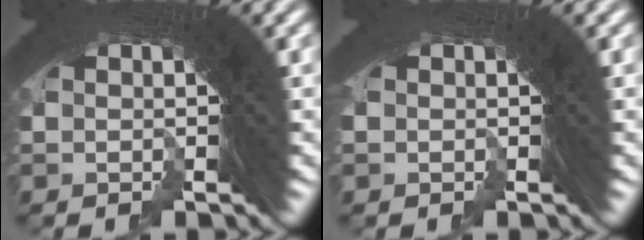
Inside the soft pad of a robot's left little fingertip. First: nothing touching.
{"total": 0.5, "force": [-0.3, -0.1, -0.4], "torque": [0.003, -0.001, -0.003]}